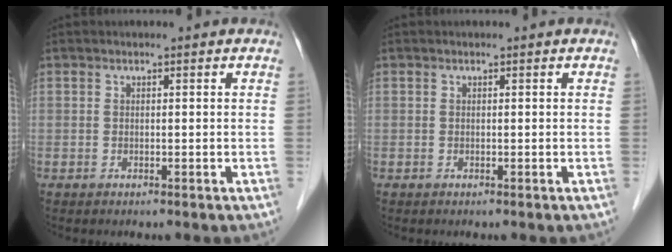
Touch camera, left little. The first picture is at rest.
{"total": 0.0}